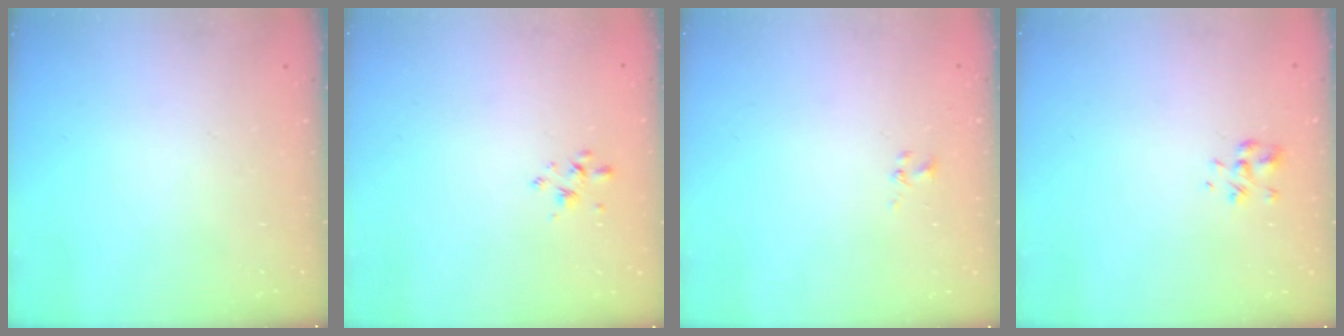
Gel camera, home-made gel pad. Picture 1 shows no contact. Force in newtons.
{"total": 2.8, "press": 2.6, "slide": 1.0}
{"total": 0.8, "press": 0.8, "slide": 0.3}
{"total": 2.2, "press": 2.1, "slide": 0.8}